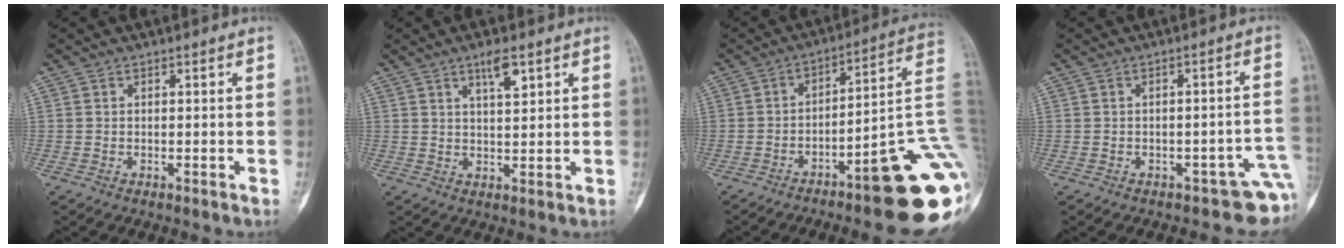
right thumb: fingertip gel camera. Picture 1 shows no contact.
{"total": 4.8, "force": [2.7, 1.4, 3.7], "torque": [-0.058, -0.015, 0.048]}
{"total": 20.4, "force": [-7.5, 3.3, 18.7], "torque": [-0.166, 0.060, -0.096]}
{"total": 6.2, "force": [-2.7, 3.1, 4.7], "torque": [-0.026, 0.026, -0.028]}